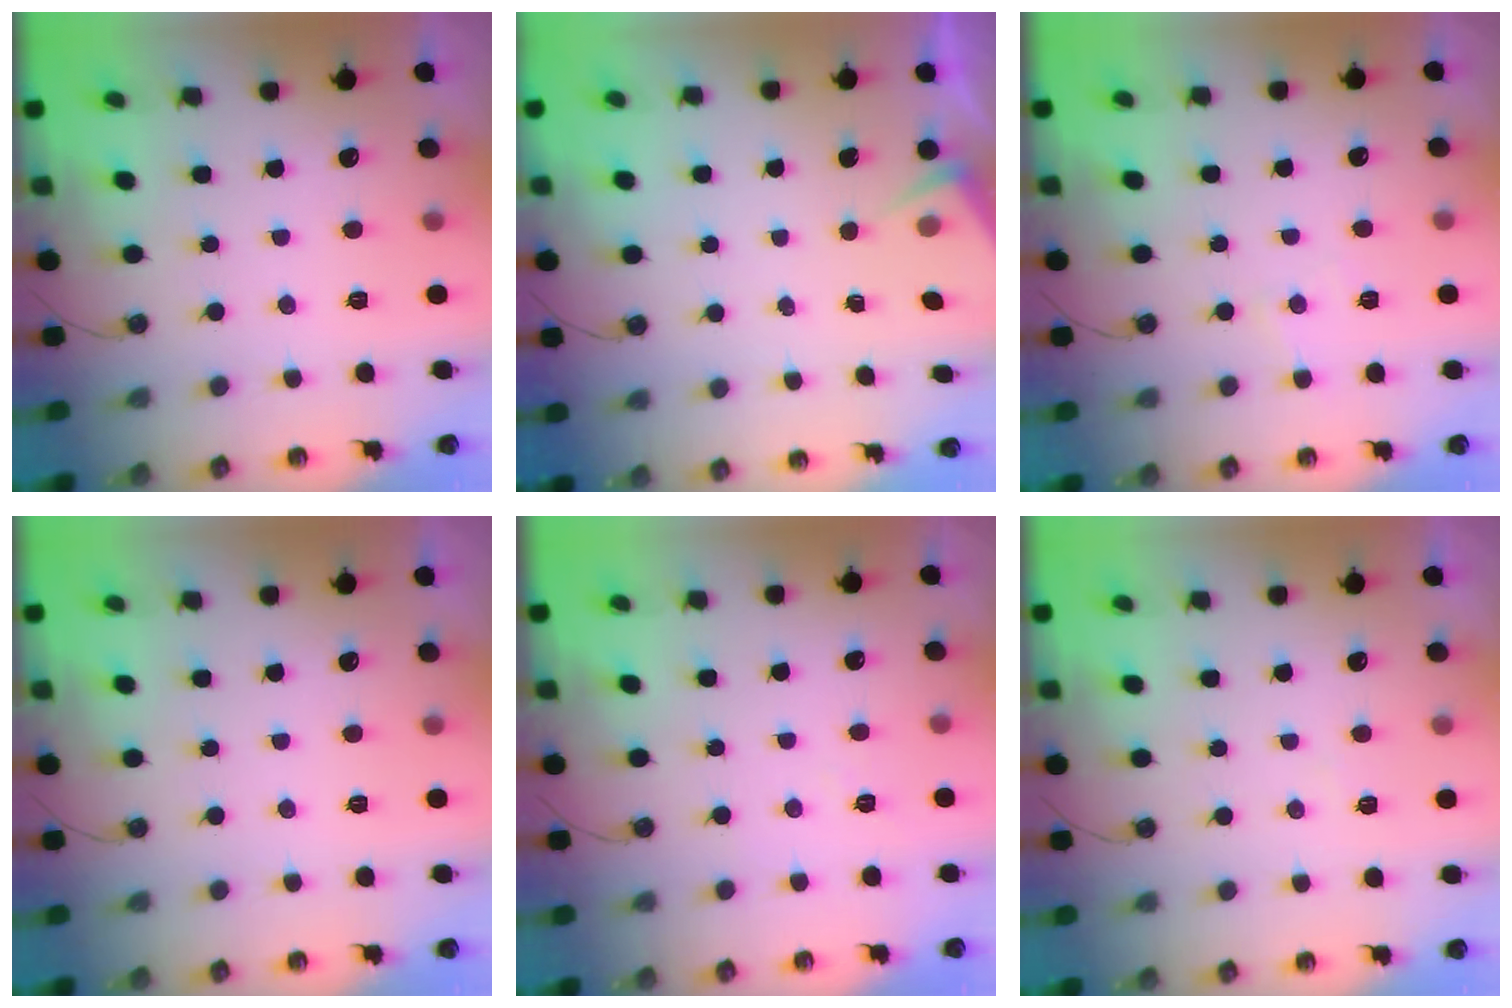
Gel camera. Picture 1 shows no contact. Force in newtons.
{"total": 2.5, "press": 2.5, "slide": 0.4}
{"total": 4.0, "press": 3.9, "slide": 0.6}
{"total": 0.0}
{"total": 3.2, "press": 3.1, "slide": 0.3}
{"total": 3.8, "press": 3.7, "slide": 0.5}